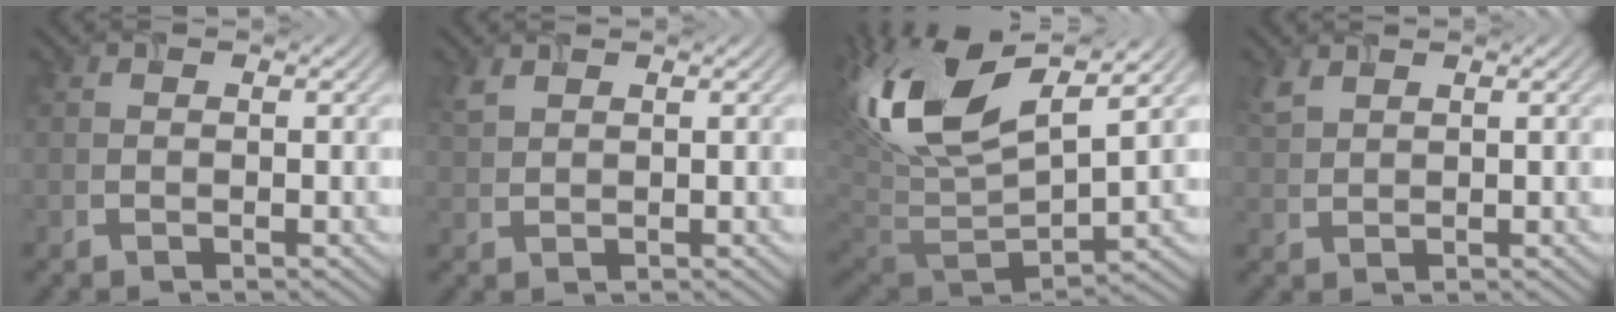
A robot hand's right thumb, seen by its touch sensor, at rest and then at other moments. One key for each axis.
{"total": 1.7, "fx": 1.3, "fy": 0.6, "fz": 0.8, "tx": -0.029, "ty": 0.002, "tz": 0.032}
{"total": 15.9, "fx": 6.4, "fy": 7.3, "fz": 12.5, "tx": -0.296, "ty": 0.020, "tz": 0.109}
{"total": 2.2, "fx": 1.7, "fy": 0.9, "fz": 1.1, "tx": -0.037, "ty": 0.003, "tz": 0.043}